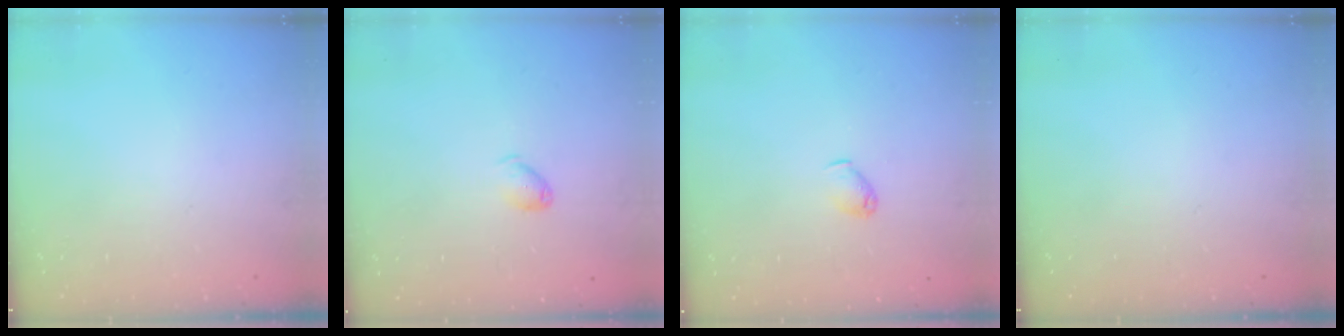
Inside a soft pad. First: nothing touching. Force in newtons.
{"total": 4.8, "press": 4.7, "slide": 0.9}
{"total": 3.7, "press": 3.7, "slide": 0.7}
{"total": 0.0}